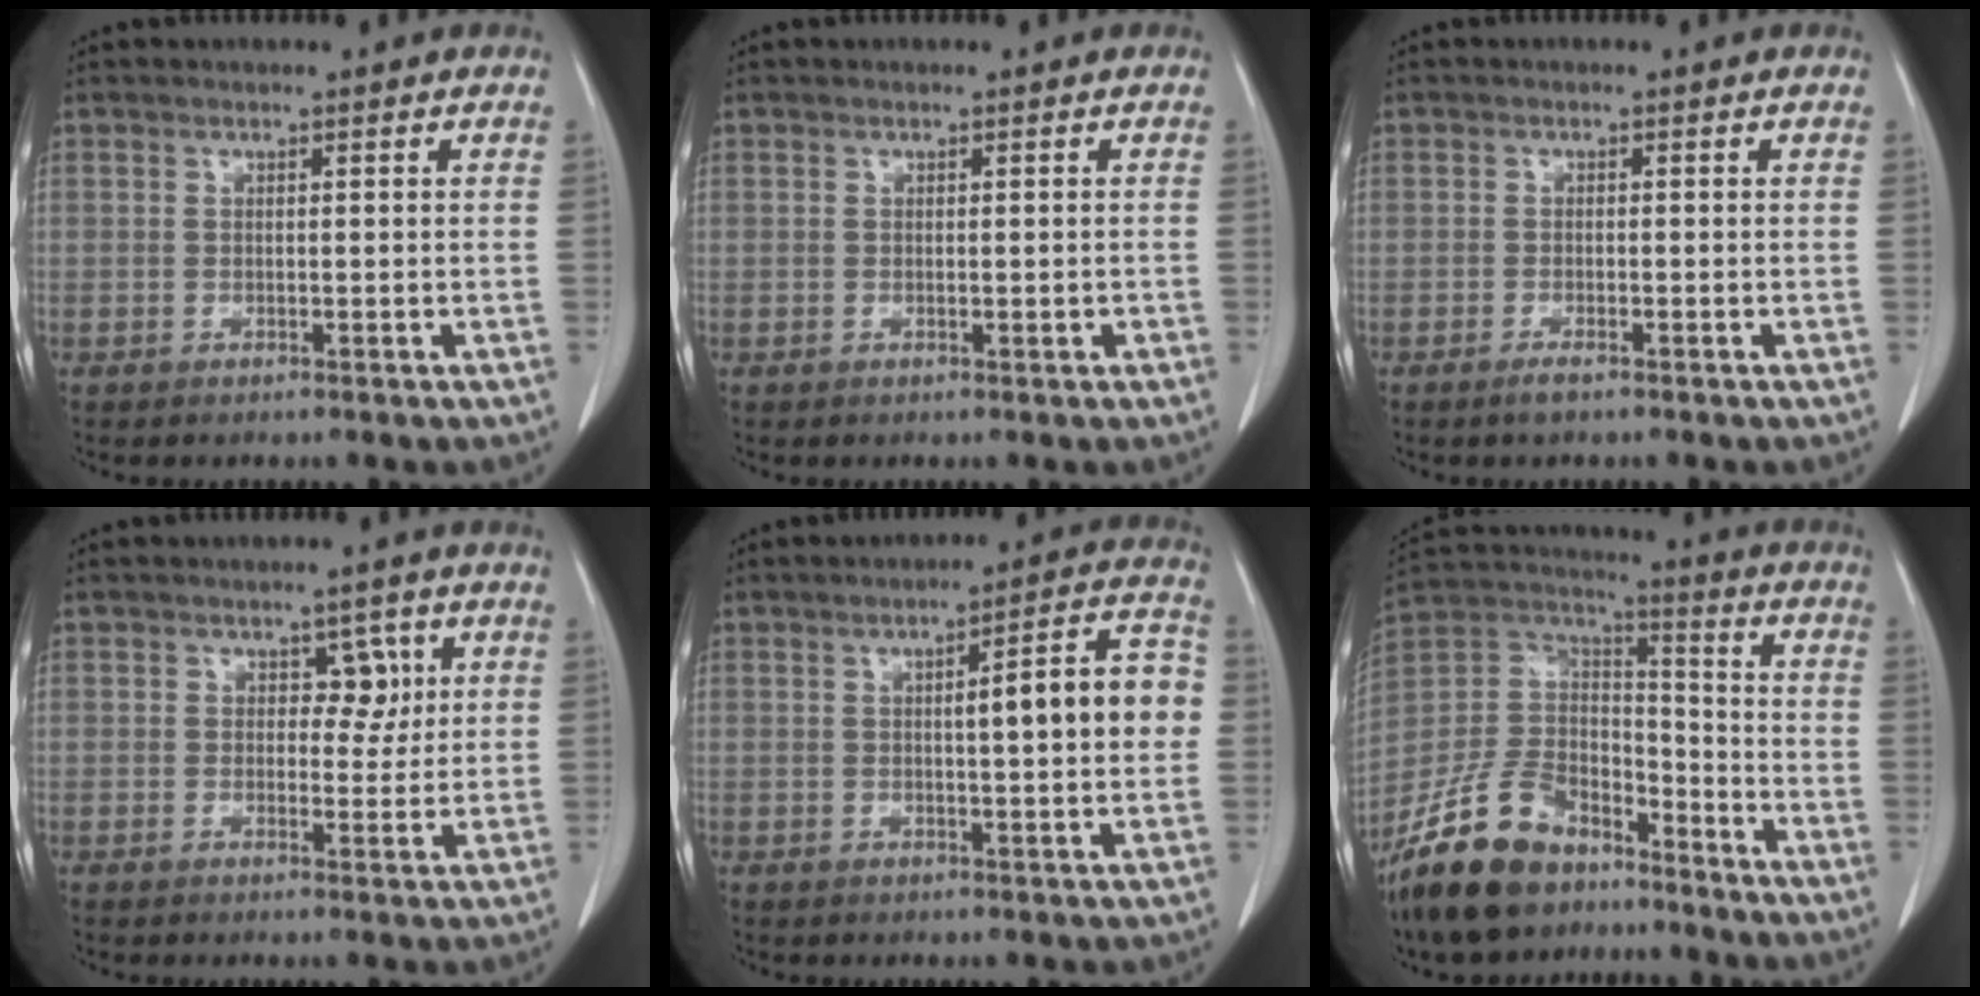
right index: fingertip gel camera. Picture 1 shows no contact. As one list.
[{"total": 0.8, "force": [-0.2, 0.2, 0.7], "torque": [-0.012, -0.002, 0.001]}, {"total": 1.3, "force": [-1.0, 0.1, 0.8], "torque": [-0.021, -0.003, -0.018]}, {"total": 3.7, "force": [1.2, 2.3, 2.5], "torque": [-0.024, 0.005, 0.017]}, {"total": 9.9, "force": [0.7, 1.6, 9.7], "torque": [-0.127, 0.026, 0.008]}, {"total": 17.1, "force": [-12.6, 8.3, 8.0], "torque": [-0.173, 0.025, -0.233]}]